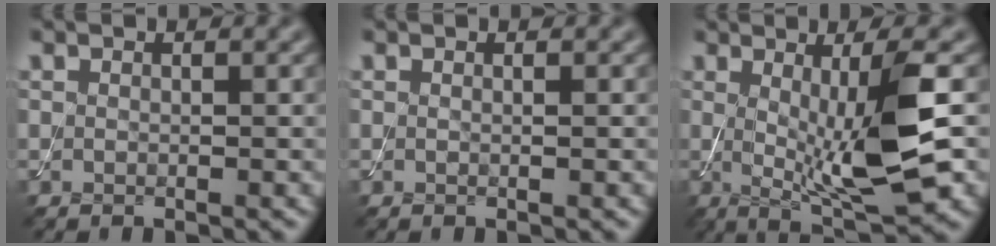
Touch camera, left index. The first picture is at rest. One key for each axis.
{"total": 0.0}
{"total": 7.7, "fx": 0.1, "fy": 1.6, "fz": 7.5, "tx": -0.120, "ty": -0.014, "tz": 0.011}